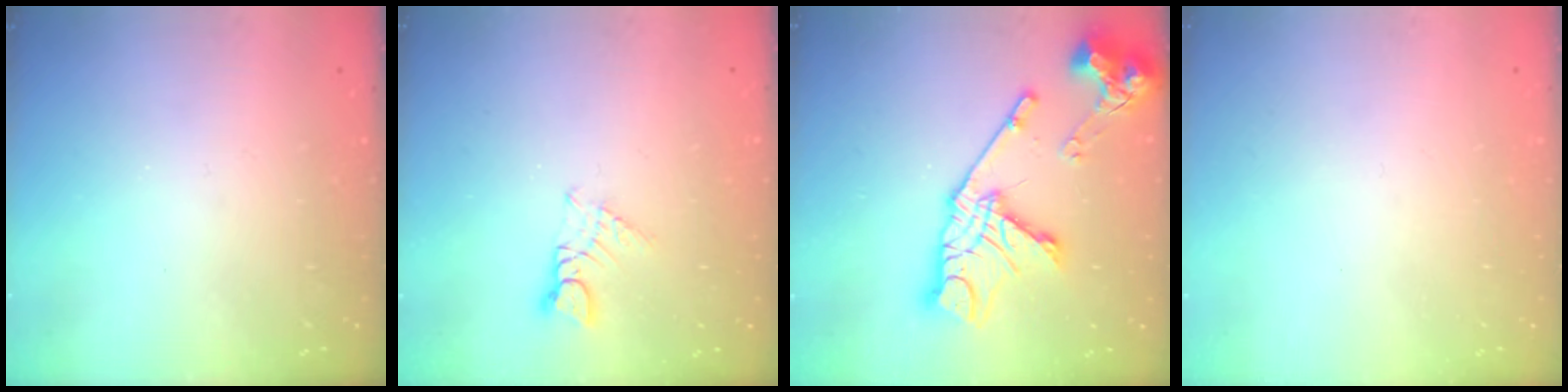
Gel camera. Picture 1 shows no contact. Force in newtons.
{"total": 1.1, "press": 1.1, "slide": 0.1}
{"total": 18.8, "press": 18.7, "slide": 2.1}
{"total": 0.0}